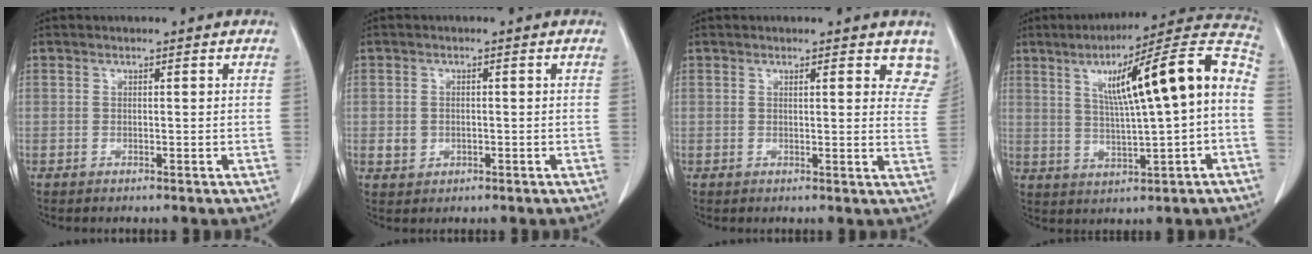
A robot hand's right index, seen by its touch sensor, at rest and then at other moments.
{"total": 2.4, "force": [-0.2, 2.1, 1.1], "torque": [-0.018, 0.005, 0.008]}
{"total": 7.1, "force": [5.9, 1.9, 3.3], "torque": [-0.021, -0.016, 0.046]}
{"total": 17.3, "force": [2.2, 1.5, 17.1], "torque": [-0.246, 0.038, 0.033]}